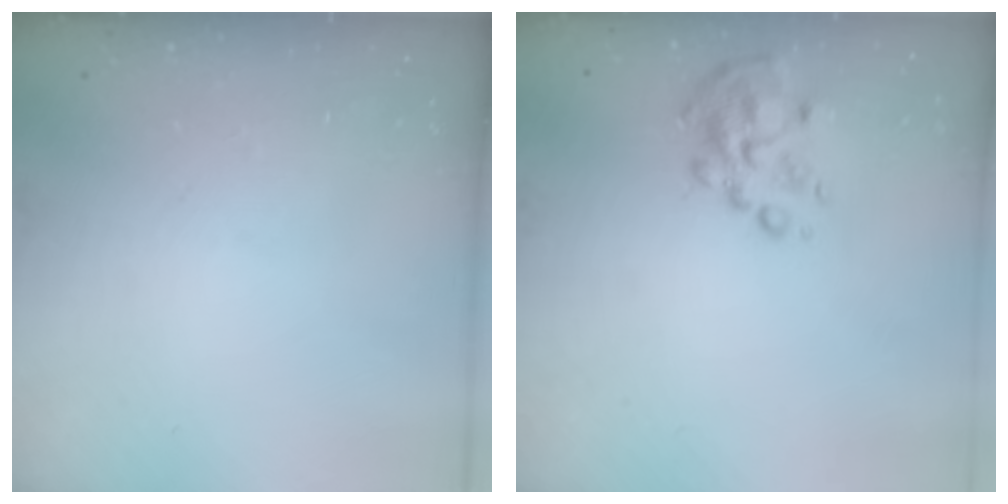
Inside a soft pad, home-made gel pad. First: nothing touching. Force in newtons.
{"total": 7.3, "press": 7.0, "slide": 2.3}